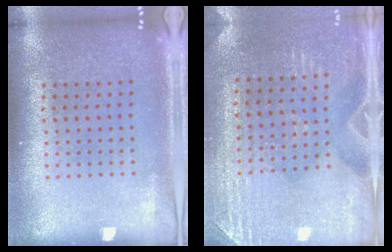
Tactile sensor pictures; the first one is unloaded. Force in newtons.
{"total": 3.0, "press": 2.9, "slide": 0.7}